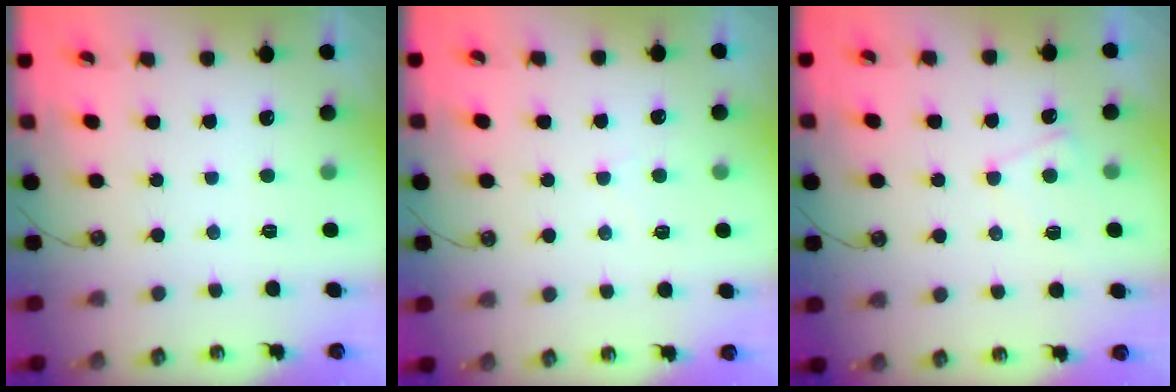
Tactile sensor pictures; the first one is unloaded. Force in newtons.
{"total": 3.3, "press": 3.3, "slide": 0.4}
{"total": 2.3, "press": 2.3, "slide": 0.3}